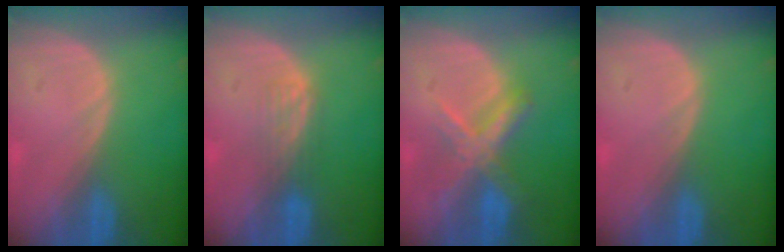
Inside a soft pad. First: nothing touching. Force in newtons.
{"total": 2.6, "press": 2.6, "slide": 0.4}
{"total": 7.2, "press": 6.1, "slide": 3.9}
{"total": 0.0}